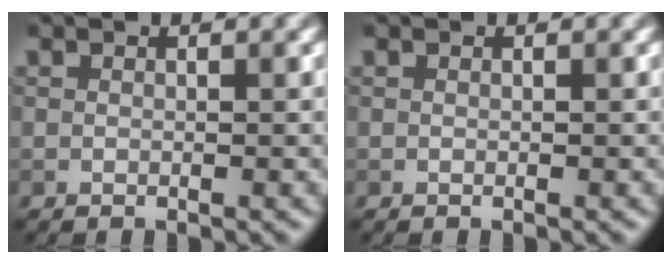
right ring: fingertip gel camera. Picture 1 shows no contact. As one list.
[{"total": 0.0}]